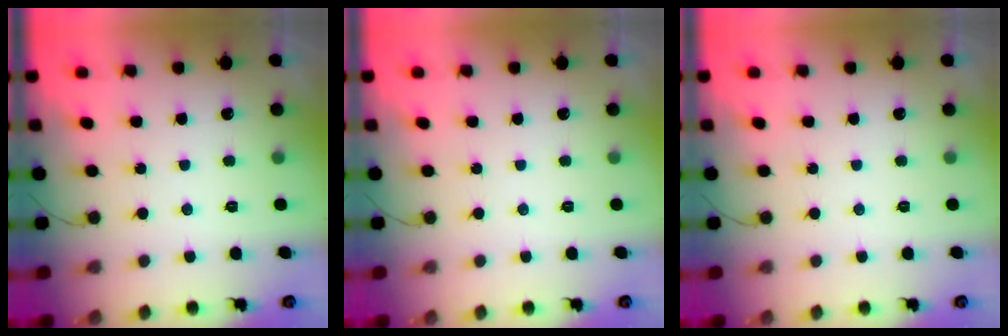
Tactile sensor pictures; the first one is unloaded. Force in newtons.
{"total": 0.0}
{"total": 0.0}